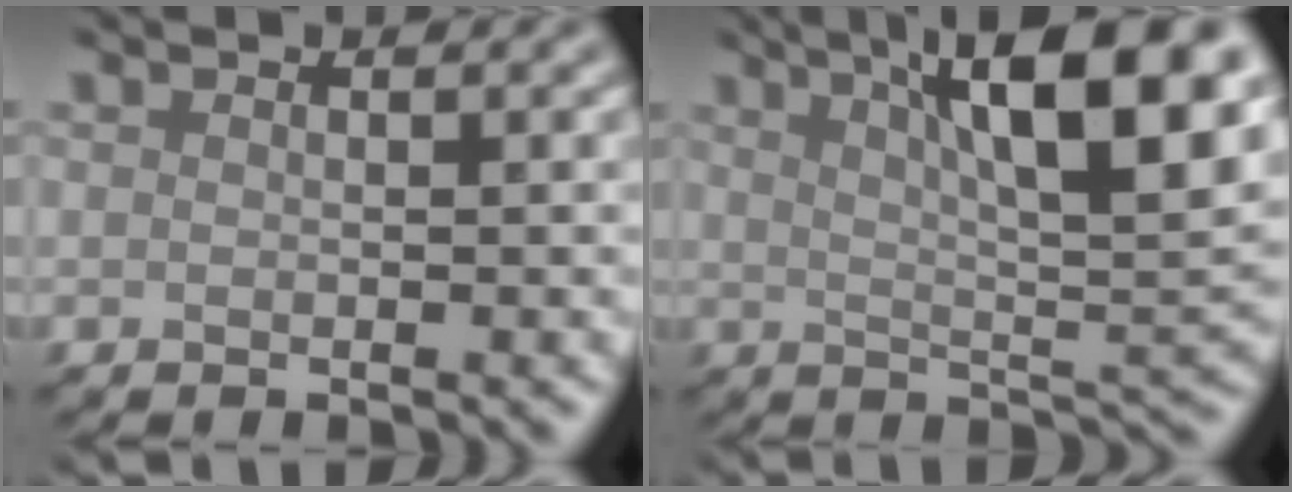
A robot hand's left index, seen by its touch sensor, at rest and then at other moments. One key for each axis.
{"total": 13.2, "fx": 5.8, "fy": 3.7, "fz": 11.3, "tx": -0.138, "ty": 0.015, "tz": 0.081}